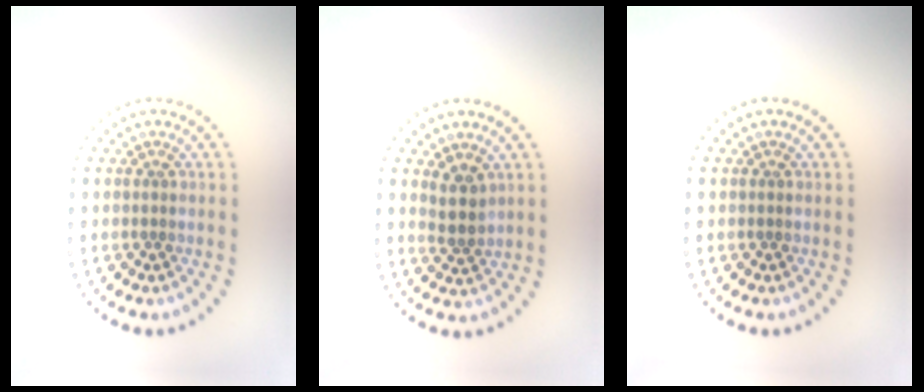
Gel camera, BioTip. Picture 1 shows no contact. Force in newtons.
{"total": 2.2, "press": 1.9, "slide": 1.1}
{"total": 0.0}